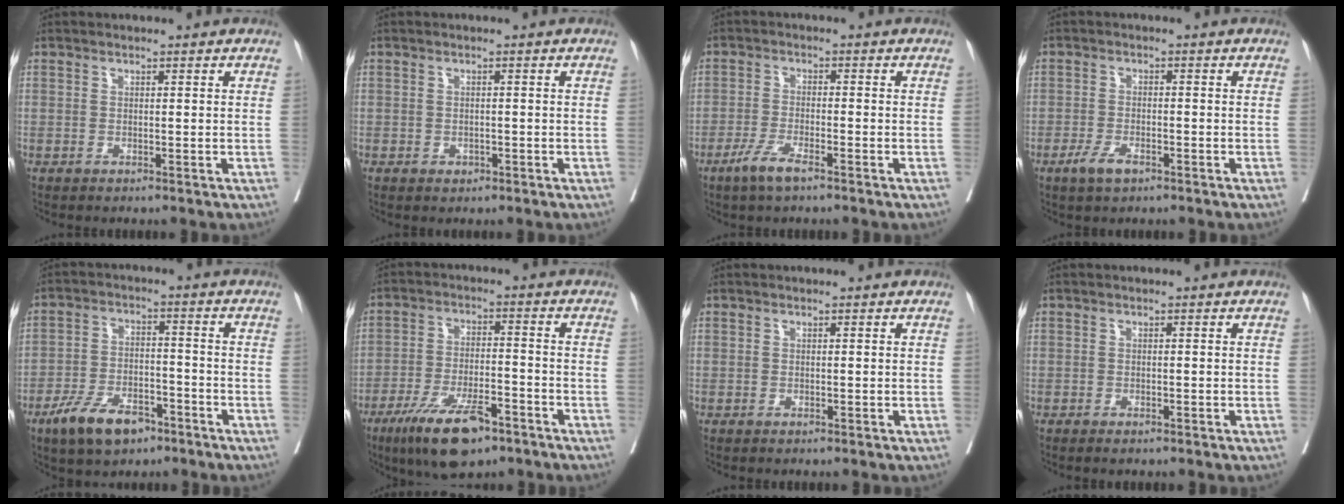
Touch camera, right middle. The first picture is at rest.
{"total": 1.1, "force": [-0.6, 0.9, 0.5], "torque": [-0.008, 0.002, -0.005]}
{"total": 4.3, "force": [-2.9, 0.6, 3.1], "torque": [-0.067, -0.006, -0.057]}
{"total": 3.4, "force": [-2.1, 1.2, 2.4], "torque": [-0.049, -0.001, -0.038]}
{"total": 9.1, "force": [-6.0, 4.1, 5.5], "torque": [-0.105, -0.001, -0.104]}
{"total": 11.5, "force": [-7.5, 3.3, 8.0], "torque": [-0.146, -0.015, -0.127]}
{"total": 0.0}
{"total": 1.0, "force": [-0.7, 0.3, 0.6], "torque": [-0.011, -0.002, -0.007]}